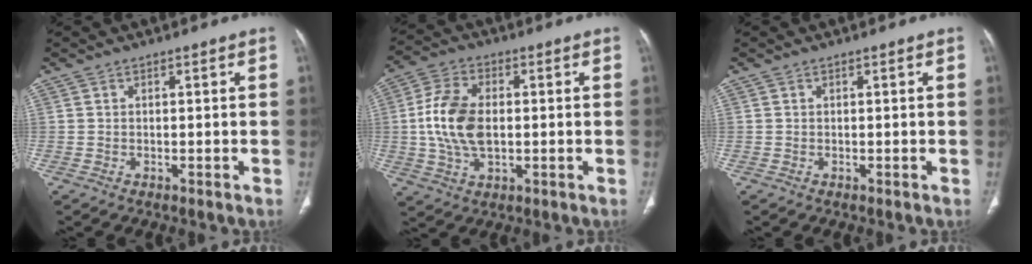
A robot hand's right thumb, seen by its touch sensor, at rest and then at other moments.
{"total": 11.7, "force": [0.1, 7.0, 9.3], "torque": [-0.186, 0.010, 0.002]}
{"total": 0.0}